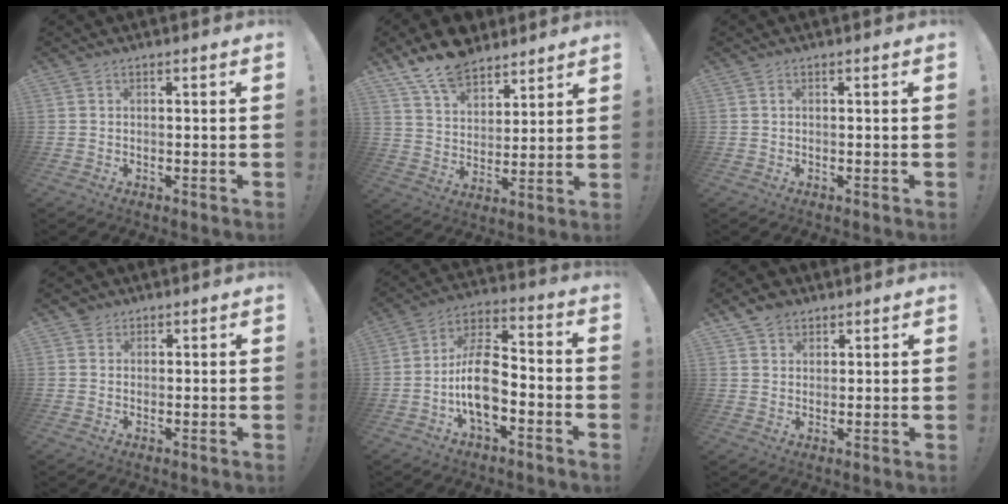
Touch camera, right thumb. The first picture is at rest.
{"total": 12.8, "force": [10.4, 6.2, 4.2], "torque": [-0.092, -0.068, 0.198]}
{"total": 0.0}
{"total": 2.6, "force": [1.7, 1.9, 0.3], "torque": [-0.010, 0.000, 0.032]}
{"total": 14.6, "force": [-4.6, 7.7, 11.5], "torque": [-0.222, 0.027, -0.080]}
{"total": 5.0, "force": [3.5, 3.3, 1.2], "torque": [-0.020, -0.016, 0.067]}